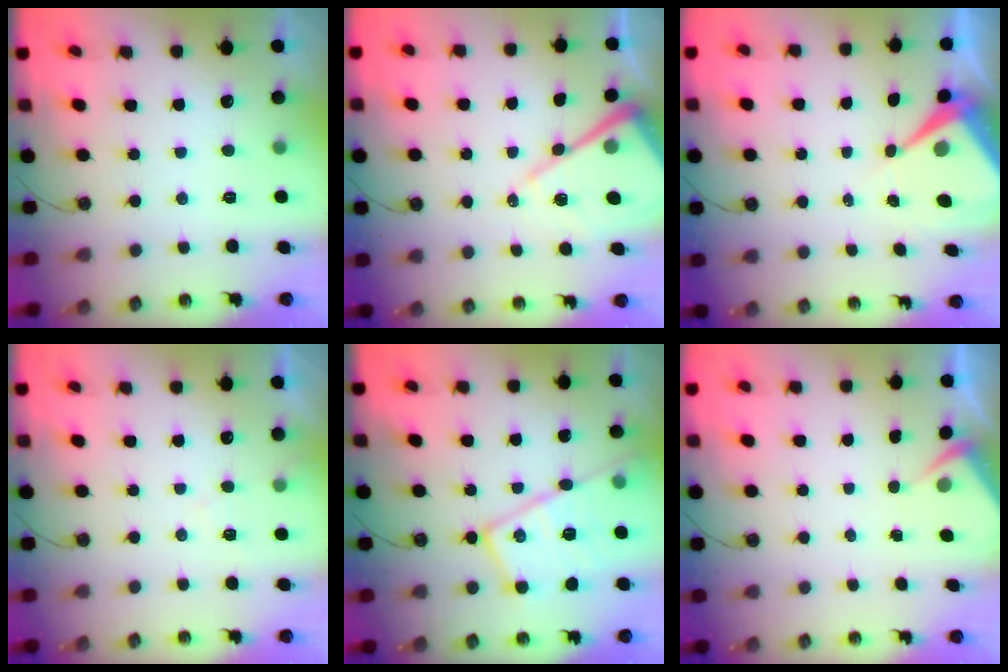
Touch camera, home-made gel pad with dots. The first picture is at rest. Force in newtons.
{"total": 13.6, "press": 13.6, "slide": 1.1}
{"total": 7.8, "press": 7.7, "slide": 0.5}
{"total": 5.4, "press": 5.3, "slide": 0.7}
{"total": 19.4, "press": 19.3, "slide": 1.9}
{"total": 2.9, "press": 2.9, "slide": 0.4}